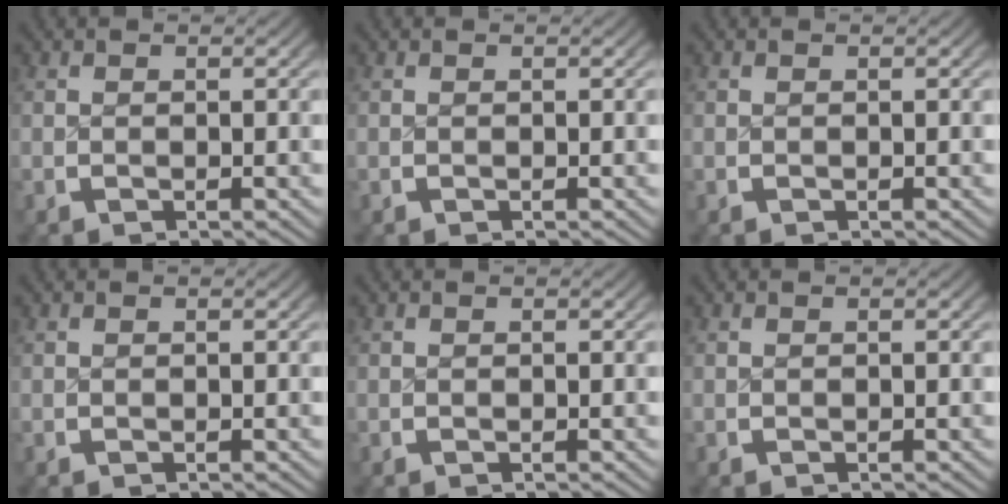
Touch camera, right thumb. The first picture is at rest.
{"total": 0.0}
{"total": 0.0}
{"total": 0.0}
{"total": 0.0}
{"total": 0.0}